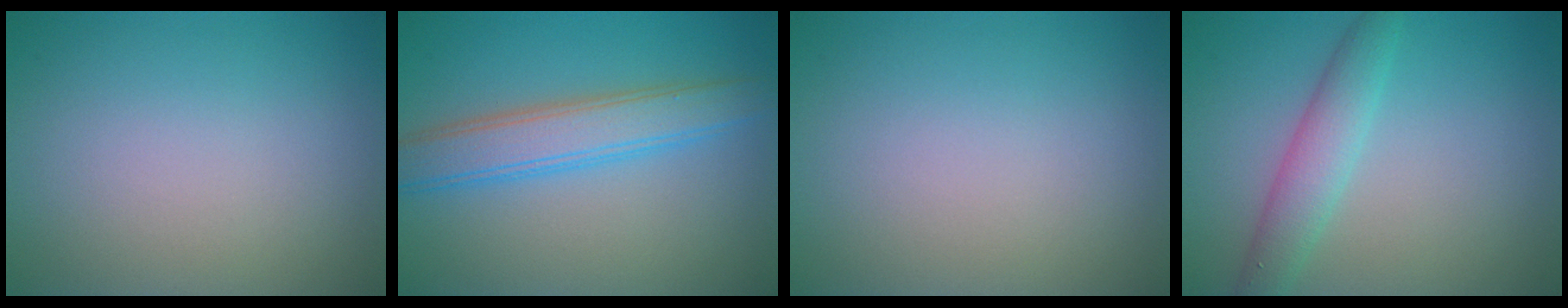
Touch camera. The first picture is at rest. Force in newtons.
{"total": 4.6, "press": 4.6, "slide": 0.2}
{"total": 0.0}
{"total": 3.2, "press": 3.2, "slide": 0.0}